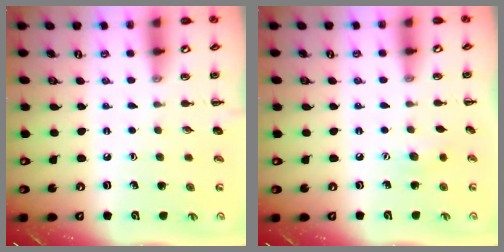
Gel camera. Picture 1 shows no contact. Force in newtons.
{"total": 6.1, "press": 6.0, "slide": 1.2}